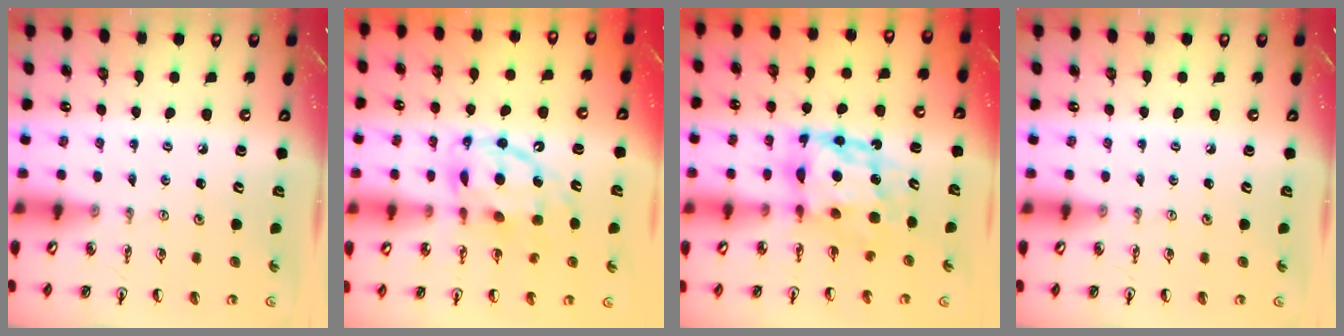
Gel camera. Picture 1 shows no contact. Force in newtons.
{"total": 12.1, "press": 12.0, "slide": 1.2}
{"total": 9.2, "press": 9.2, "slide": 0.7}
{"total": 0.0}